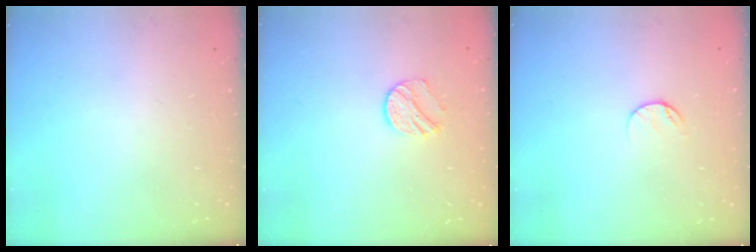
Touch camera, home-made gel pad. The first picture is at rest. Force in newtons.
{"total": 8.6, "press": 8.6, "slide": 0.1}
{"total": 5.4, "press": 5.4, "slide": 0.6}